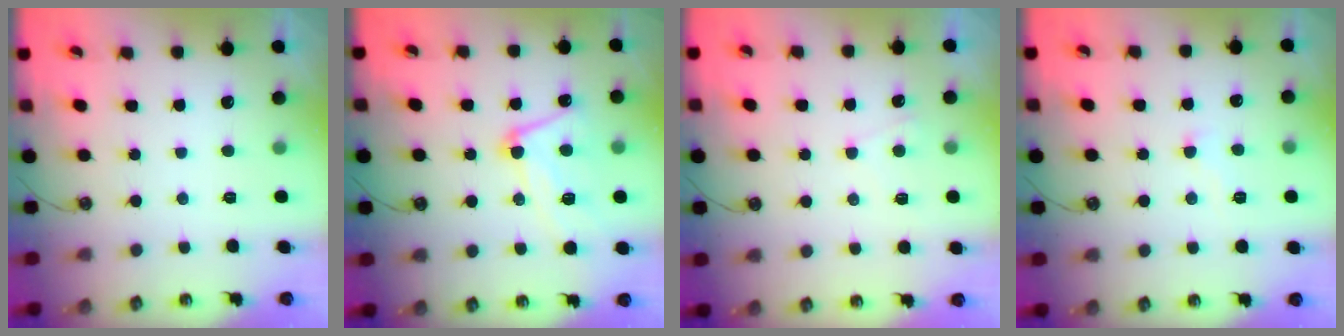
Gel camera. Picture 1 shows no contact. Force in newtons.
{"total": 10.5, "press": 10.5, "slide": 1.1}
{"total": 2.4, "press": 2.4, "slide": 0.4}
{"total": 4.0, "press": 3.9, "slide": 0.3}